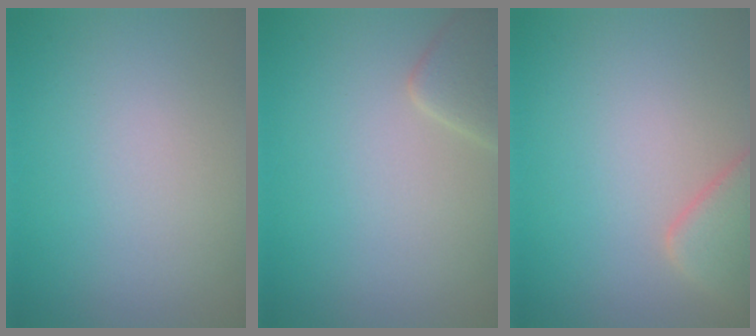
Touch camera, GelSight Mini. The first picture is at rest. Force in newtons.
{"total": 2.3, "press": 2.3, "slide": 0.2}
{"total": 3.4, "press": 3.3, "slide": 0.4}